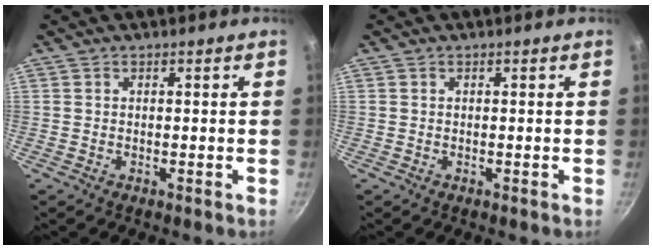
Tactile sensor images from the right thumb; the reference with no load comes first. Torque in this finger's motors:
{"motor_torque": [-0.38, -0.35, -0.01, 0.02, 0.01]}